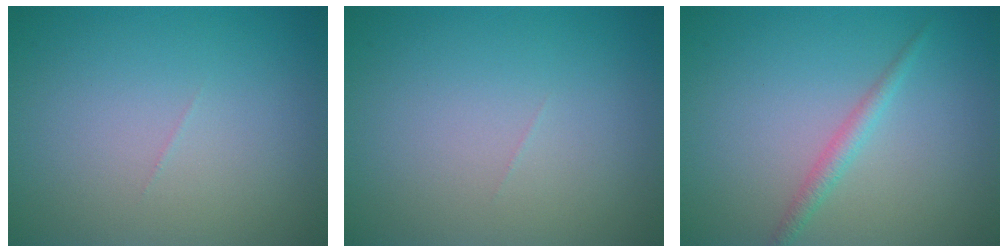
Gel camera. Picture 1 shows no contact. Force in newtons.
{"total": 0.0}
{"total": 1.5, "press": 1.5, "slide": 0.0}